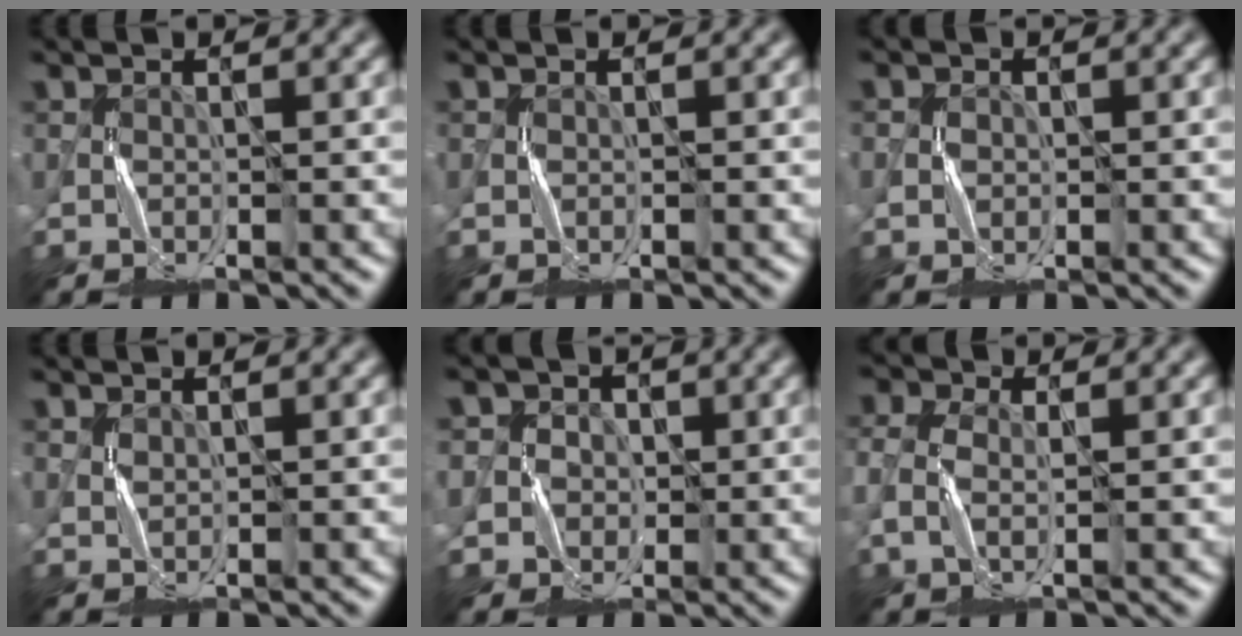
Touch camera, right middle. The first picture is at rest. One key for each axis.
{"total": 0.0}
{"total": 0.8, "fx": -0.2, "fy": 0.7, "fz": -0.1, "tx": 0.003, "ty": 0.002, "tz": -0.005}
{"total": 0.5, "fx": 0.4, "fy": 0.3, "fz": 0.0, "tx": -0.006, "ty": 0.000, "tz": 0.012}
{"total": 4.6, "fx": 1.3, "fy": 4.4, "fz": 0.6, "tx": -0.016, "ty": 0.015, "tz": 0.016}
{"total": 2.2, "fx": -0.2, "fy": 1.6, "fz": 1.5, "tx": -0.042, "ty": 0.004, "tz": -0.006}